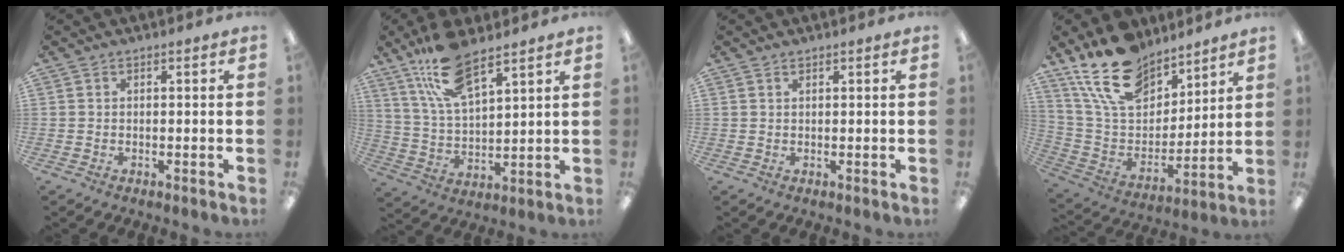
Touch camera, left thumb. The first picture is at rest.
{"total": 15.0, "force": [10.4, 5.4, 9.4], "torque": [-0.187, -0.031, 0.187]}
{"total": 0.7, "force": [0.6, 0.3, 0.4], "torque": [-0.009, 0.001, 0.010]}
{"total": 19.1, "force": [14.1, 10.0, 8.3], "torque": [-0.175, -0.075, 0.262]}